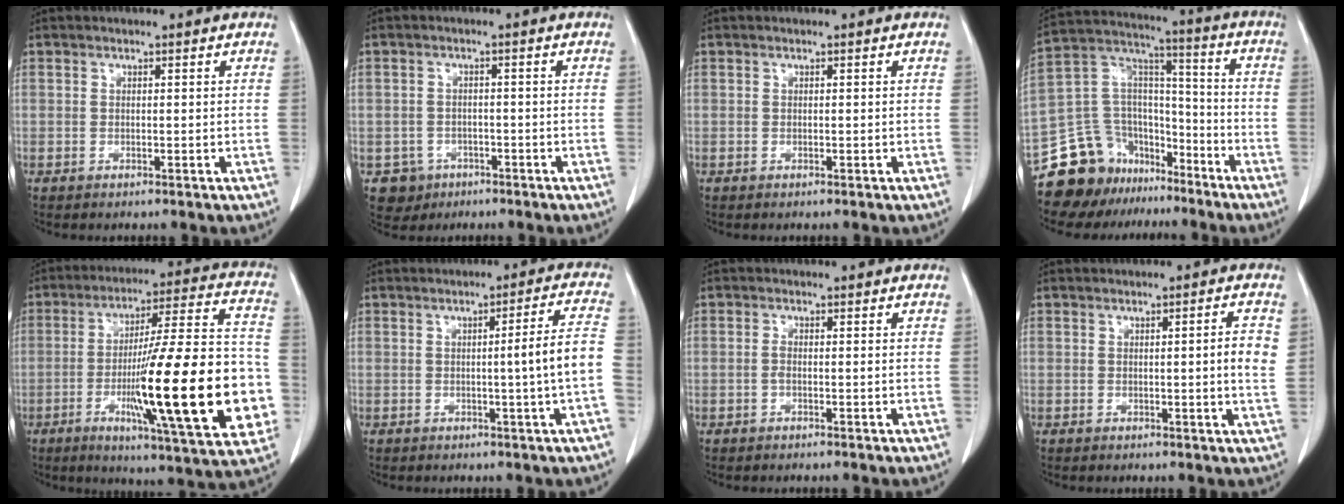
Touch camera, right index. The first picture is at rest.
{"total": 4.1, "force": [-1.9, 3.7, 0.0], "torque": [0.001, 0.012, -0.025]}
{"total": 0.0}
{"total": 16.8, "force": [-12.8, 9.9, 4.4], "torque": [-0.082, 0.089, -0.220]}
{"total": 26.0, "force": [-5.7, 2.5, 25.3], "torque": [-0.343, -0.003, -0.086]}
{"total": 6.6, "force": [-1.0, -1.4, 6.4], "torque": [-0.087, 0.002, -0.014]}
{"total": 1.0, "force": [-0.3, 0.1, 0.9], "torque": [-0.017, 0.001, -0.007]}
{"total": 3.7, "force": [0.4, -0.3, 3.7], "torque": [-0.052, -0.001, 0.004]}